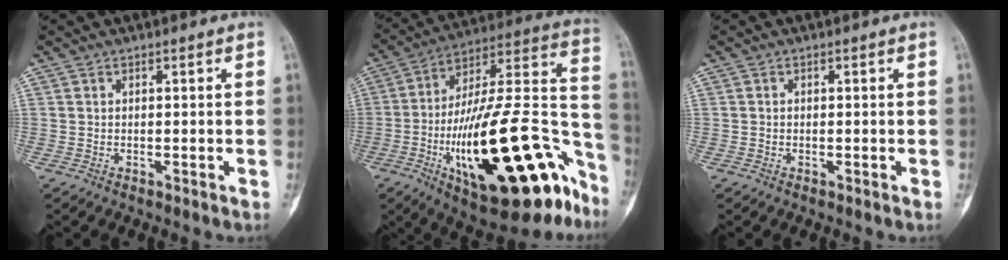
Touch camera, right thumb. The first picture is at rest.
{"total": 35.1, "force": [-14.3, 12.4, 29.5], "torque": [-0.395, 0.071, -0.212]}
{"total": 0.0}